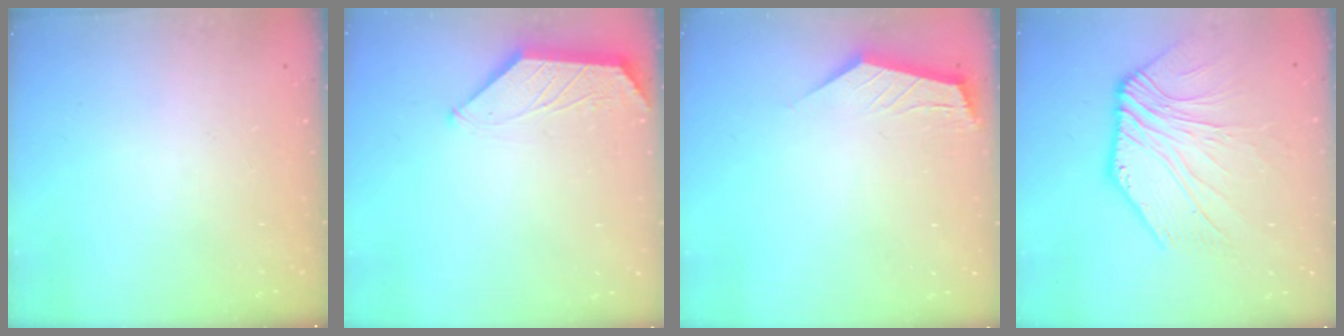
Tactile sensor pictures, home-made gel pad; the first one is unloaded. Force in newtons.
{"total": 1.2, "press": 1.1, "slide": 0.3}
{"total": 2.8, "press": 2.8, "slide": 0.4}
{"total": 7.6, "press": 7.6, "slide": 1.1}